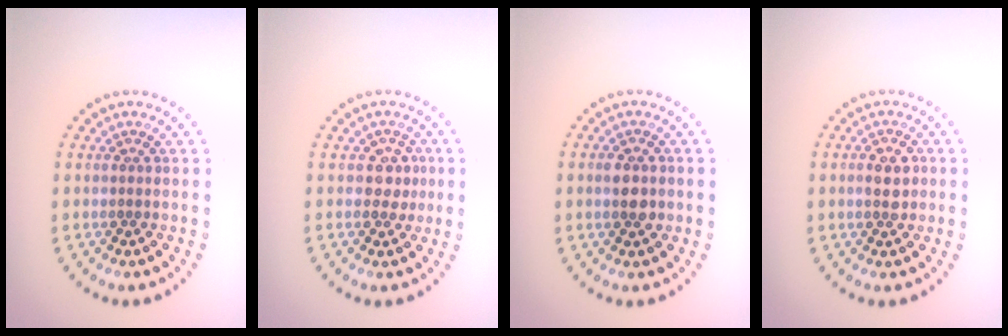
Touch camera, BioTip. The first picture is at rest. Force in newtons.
{"total": 2.1, "press": 1.9, "slide": 1.0}
{"total": 1.9, "press": 1.9, "slide": 0.1}
{"total": 2.0, "press": 1.9, "slide": 0.3}